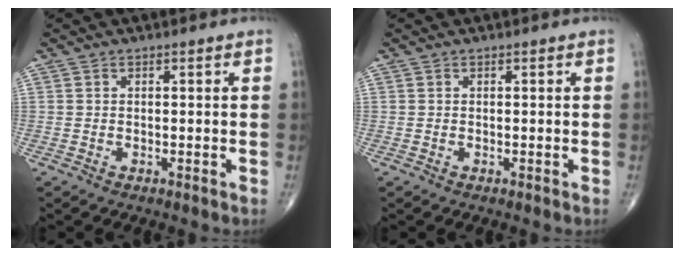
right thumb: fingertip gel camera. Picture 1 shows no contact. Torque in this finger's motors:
{"motor_torque": [-0.13, -0.13, 0.04, 0.04, 0.00]}